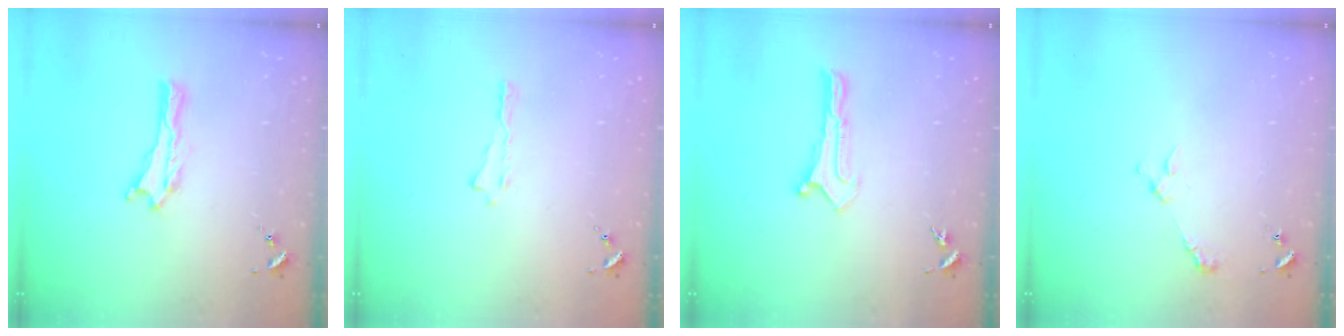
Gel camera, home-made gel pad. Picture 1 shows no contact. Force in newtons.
{"total": 0.0}
{"total": 0.0}
{"total": 3.7, "press": 3.7, "slide": 0.4}